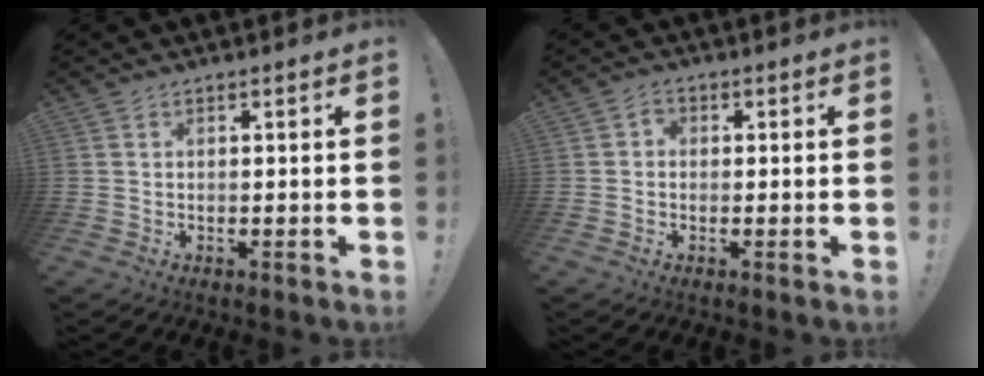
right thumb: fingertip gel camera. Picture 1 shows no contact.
{"total": 1.9, "force": [-0.7, 1.5, 1.0], "torque": [-0.017, 0.007, -0.014]}